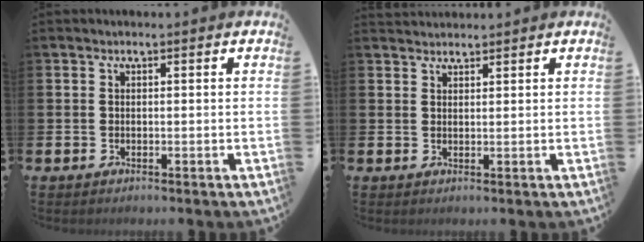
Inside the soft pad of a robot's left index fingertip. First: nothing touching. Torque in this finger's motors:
{"motor_torque": [-0.68, -1.46, -0.47, -0.01]}